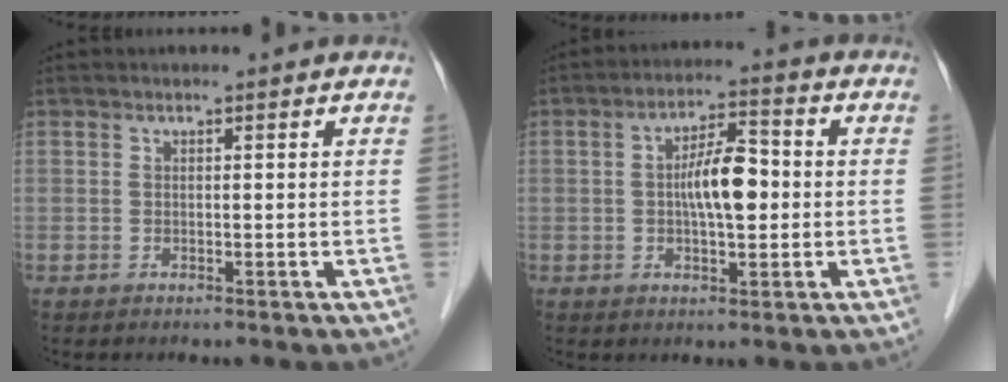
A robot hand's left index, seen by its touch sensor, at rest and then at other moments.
{"total": 7.1, "force": [-0.1, 2.2, 6.7], "torque": [-0.124, 0.014, -0.005]}